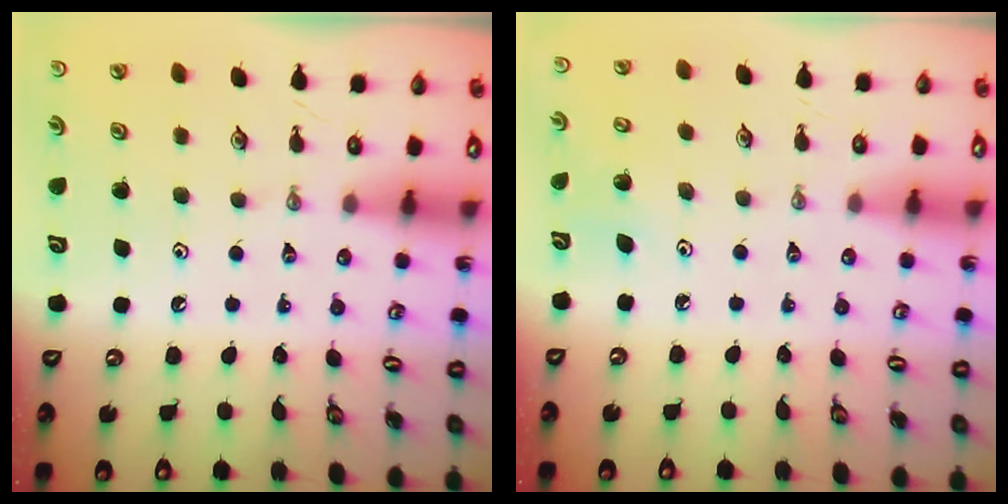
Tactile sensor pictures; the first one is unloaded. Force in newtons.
{"total": 3.8, "press": 3.8, "slide": 0.3}